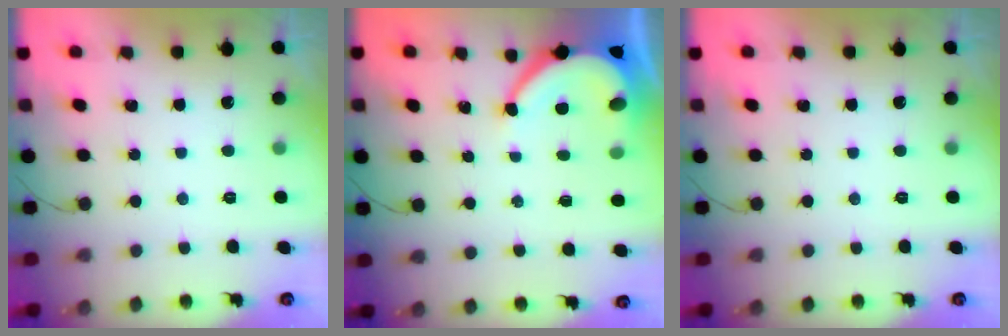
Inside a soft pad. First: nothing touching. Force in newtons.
{"total": 7.3, "press": 7.2, "slide": 1.3}
{"total": 0.0}